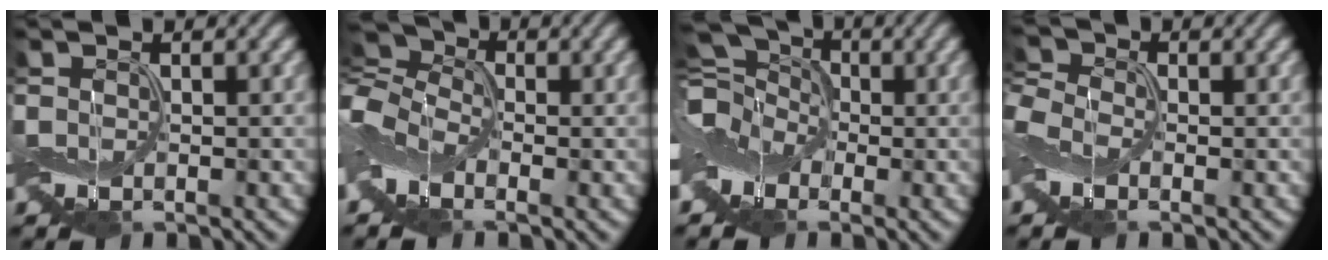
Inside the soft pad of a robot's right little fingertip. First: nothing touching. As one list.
[{"total": 5.8, "force": [-1.6, 4.2, 3.7], "torque": [-0.101, 0.009, -0.044]}, {"total": 9.2, "force": [-0.8, 6.9, 6.0], "torque": [-0.115, 0.018, -0.042]}, {"total": 3.8, "force": [-1.2, 2.8, 2.2], "torque": [-0.065, 0.002, -0.027]}]